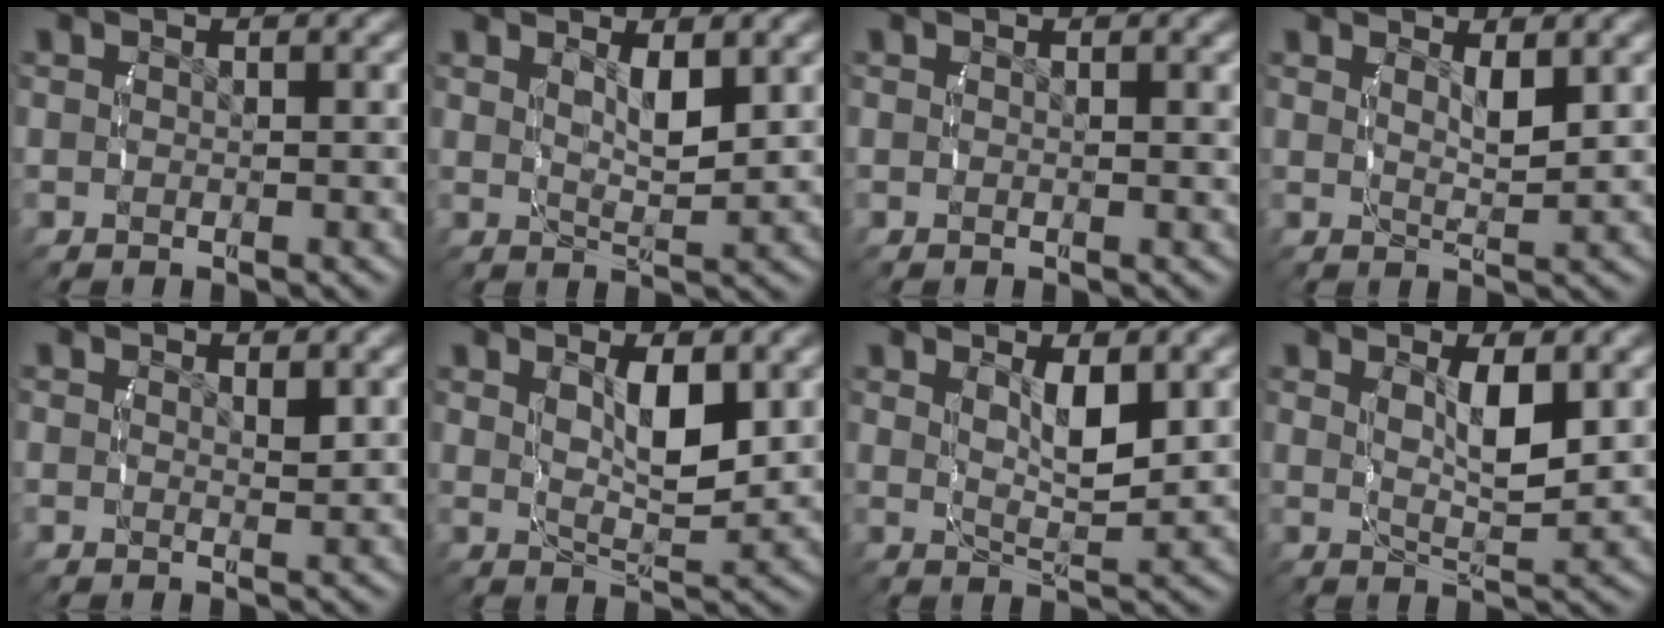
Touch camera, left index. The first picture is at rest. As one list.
[{"total": 2.5, "force": [1.1, 0.3, 2.3], "torque": [-0.037, -0.013, 0.027]}, {"total": 0.0}, {"total": 2.0, "force": [1.2, -0.1, 1.6], "torque": [-0.026, -0.015, 0.028]}, {"total": 0.8, "force": [0.7, -0.2, 0.4], "torque": [-0.006, -0.008, 0.015]}, {"total": 4.1, "force": [1.0, 1.1, 3.8], "torque": [-0.065, -0.016, 0.028]}, {"total": 3.4, "force": [1.1, 0.7, 3.1], "torque": [-0.054, -0.015, 0.029]}, {"total": 3.7, "force": [1.0, 0.7, 3.5], "torque": [-0.062, -0.013, 0.027]}]